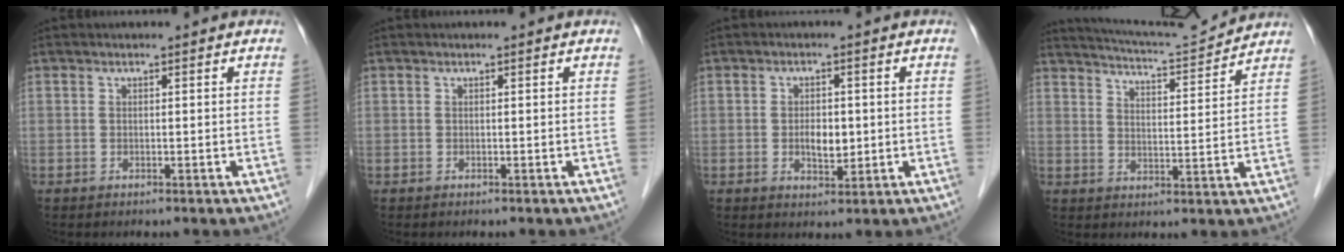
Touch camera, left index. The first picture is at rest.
{"total": 0.0}
{"total": 3.6, "force": [-0.3, 2.0, 3.0], "torque": [-0.051, -0.003, -0.001]}
{"total": 10.5, "force": [10.3, -0.5, 2.0], "torque": [-0.043, 0.002, 0.155]}